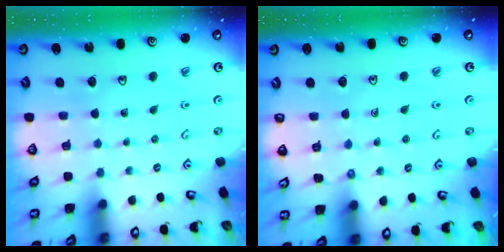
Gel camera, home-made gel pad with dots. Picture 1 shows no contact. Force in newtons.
{"total": 2.5, "press": 2.5, "slide": 0.4}